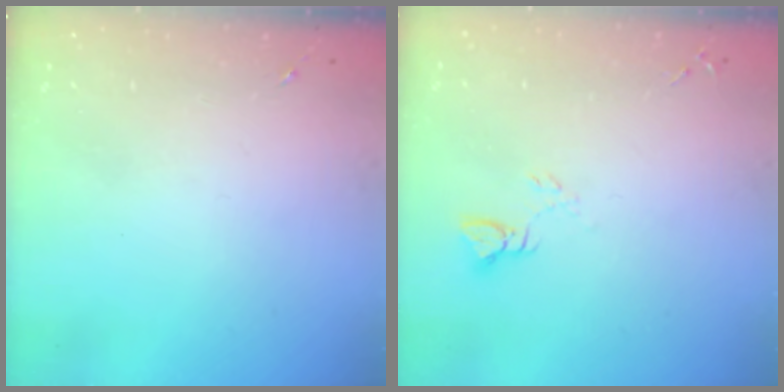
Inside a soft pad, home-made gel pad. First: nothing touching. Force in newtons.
{"total": 2.8, "press": 2.8, "slide": 0.2}